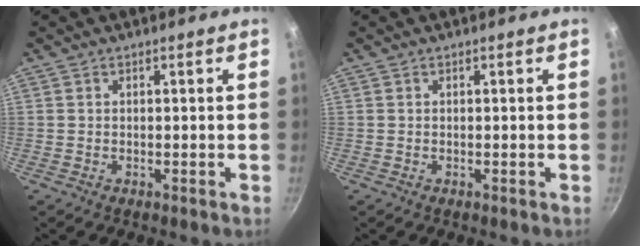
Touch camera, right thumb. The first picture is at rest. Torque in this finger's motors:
{"motor_torque": [-0.06, 0.15, -0.01, -0.05, 0.02]}